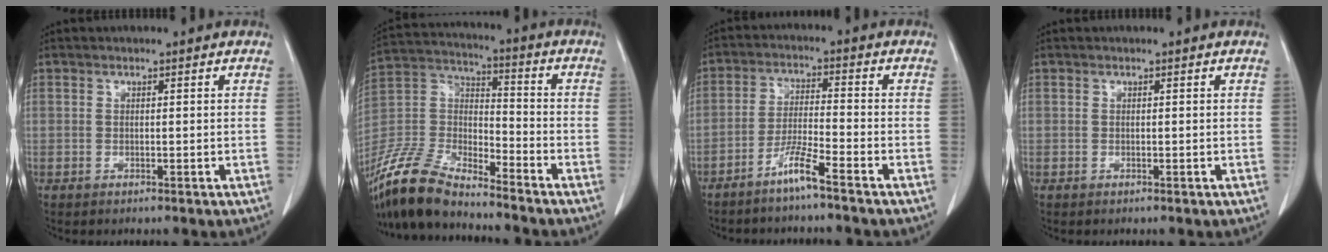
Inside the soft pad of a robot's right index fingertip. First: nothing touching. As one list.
[{"total": 14.3, "force": [-12.9, 2.9, 5.6], "torque": [-0.118, 0.002, -0.253]}, {"total": 5.1, "force": [-3.9, -0.6, 3.3], "torque": [-0.067, -0.008, -0.083]}, {"total": 0.0}]